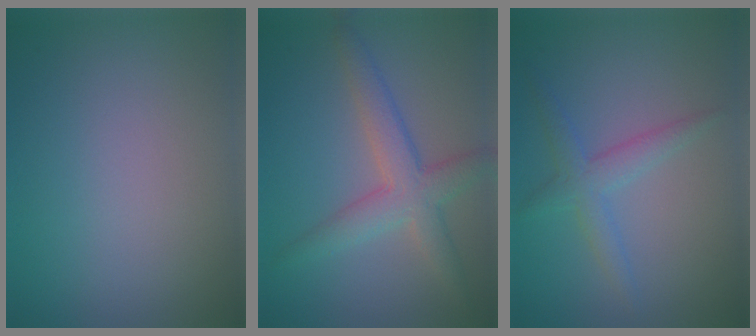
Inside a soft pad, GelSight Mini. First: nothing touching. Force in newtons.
{"total": 4.2, "press": 4.2, "slide": 0.1}
{"total": 2.4, "press": 2.4, "slide": 0.1}